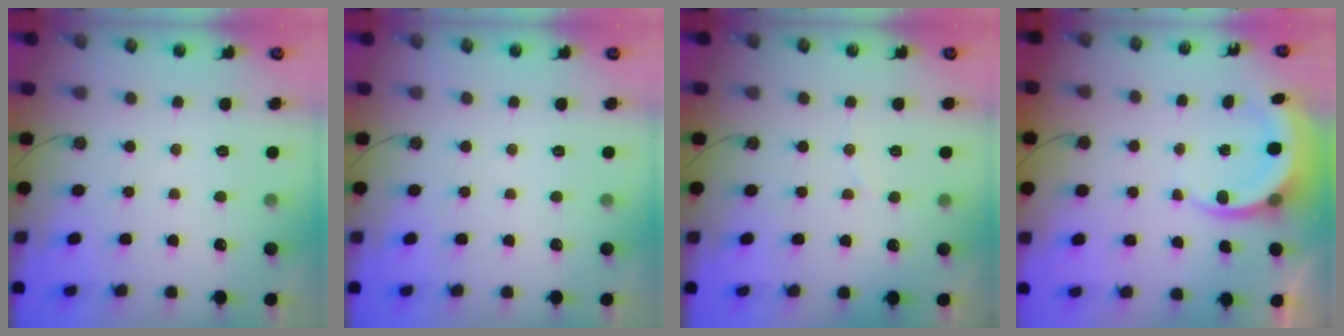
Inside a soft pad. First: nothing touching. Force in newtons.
{"total": 0.0}
{"total": 1.8, "press": 1.5, "slide": 1.1}
{"total": 6.1, "press": 5.9, "slide": 1.6}